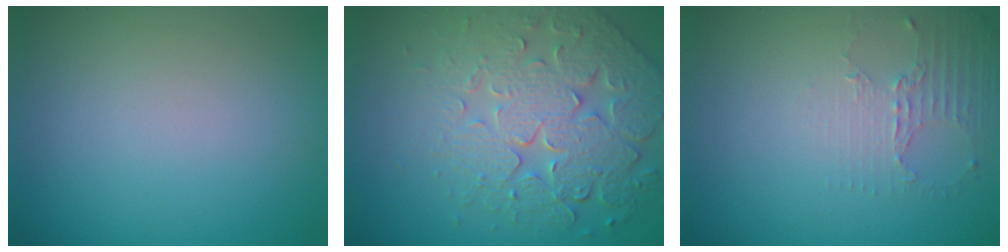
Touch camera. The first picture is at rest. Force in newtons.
{"total": 7.9, "press": 5.7, "slide": 5.6}
{"total": 2.3, "press": 1.6, "slide": 1.6}